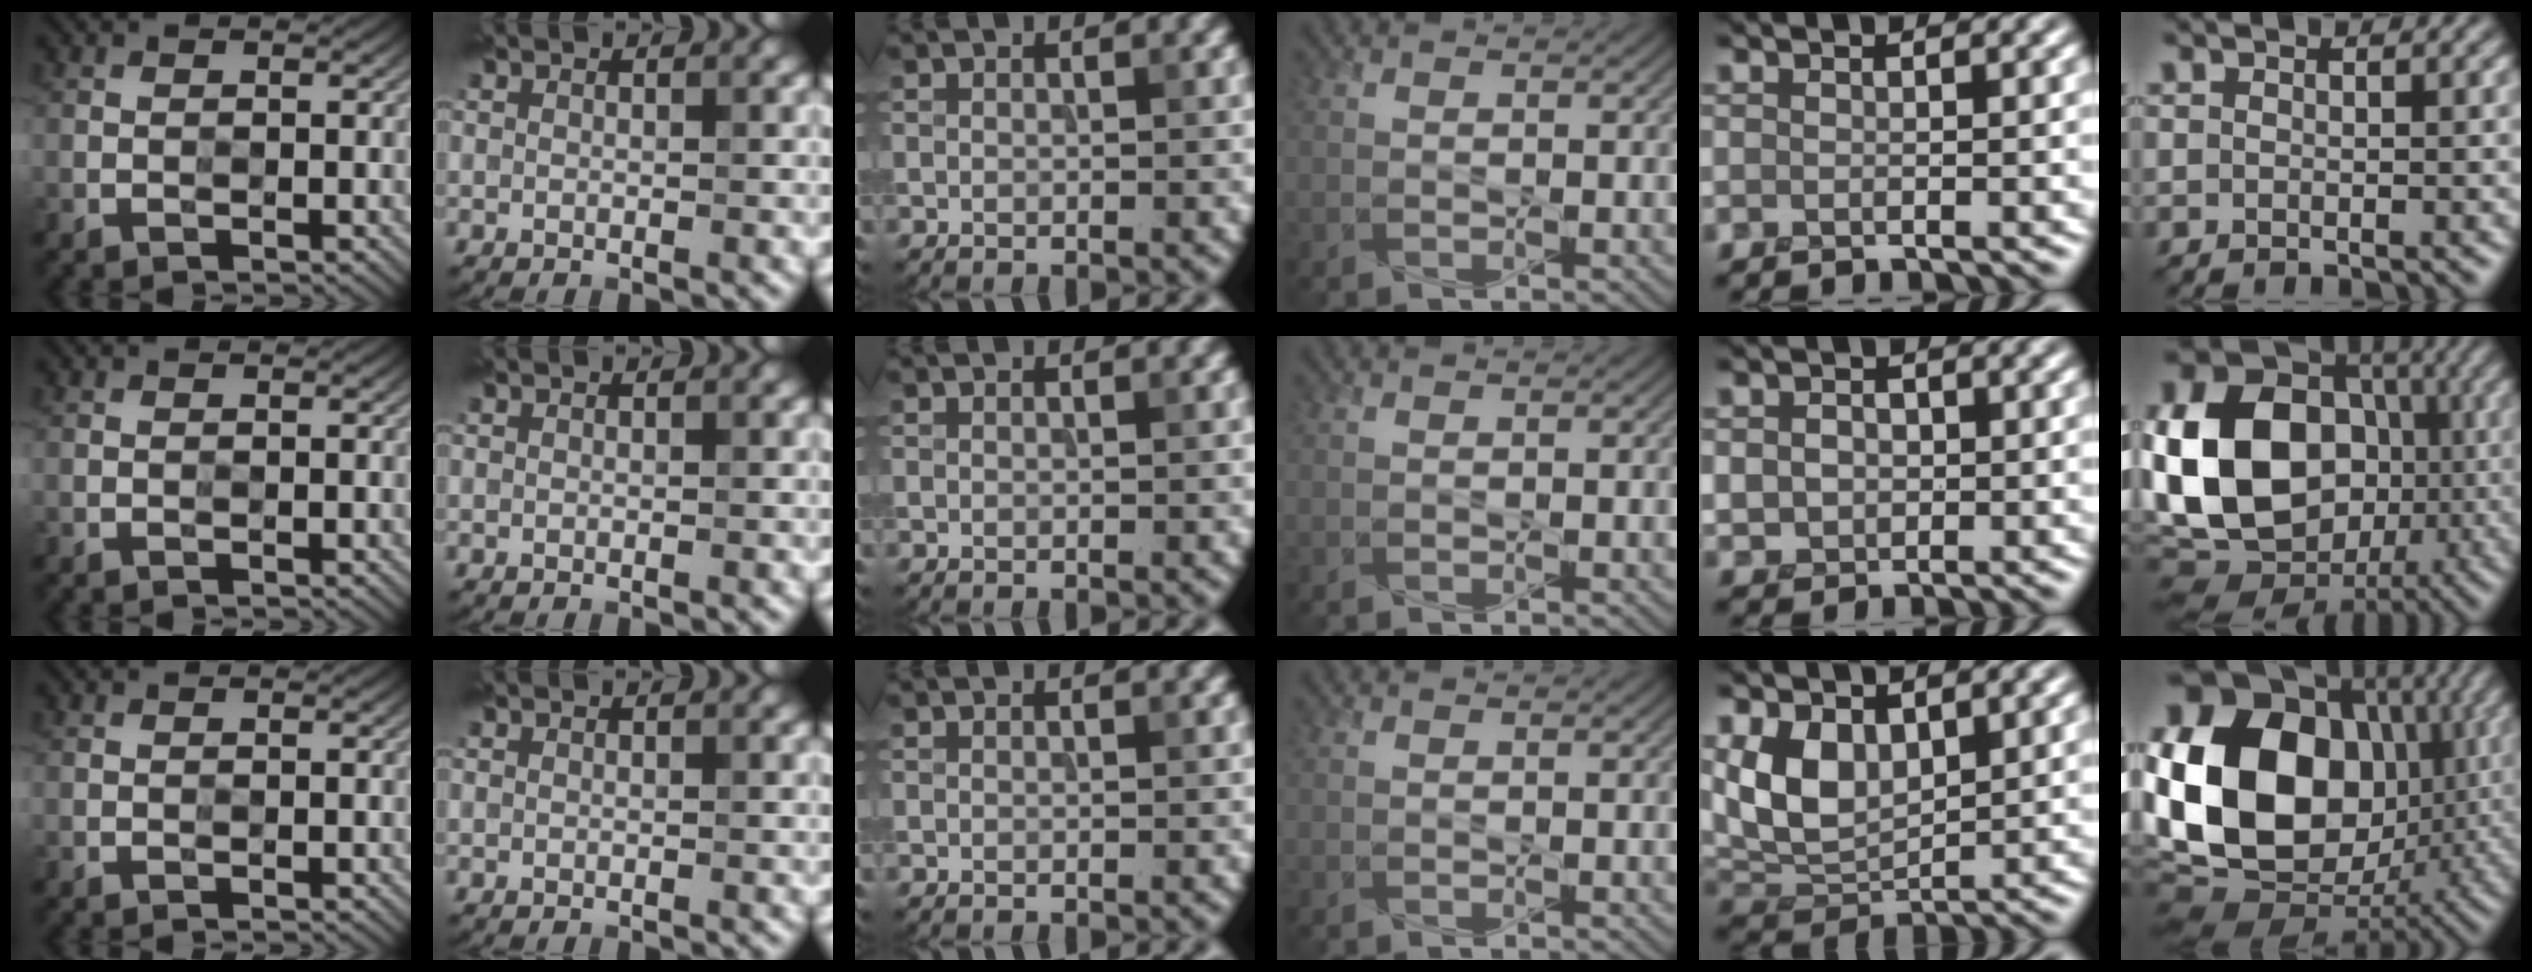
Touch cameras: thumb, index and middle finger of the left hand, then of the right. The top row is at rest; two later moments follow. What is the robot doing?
{"motion": "press", "object": "gel pad"}